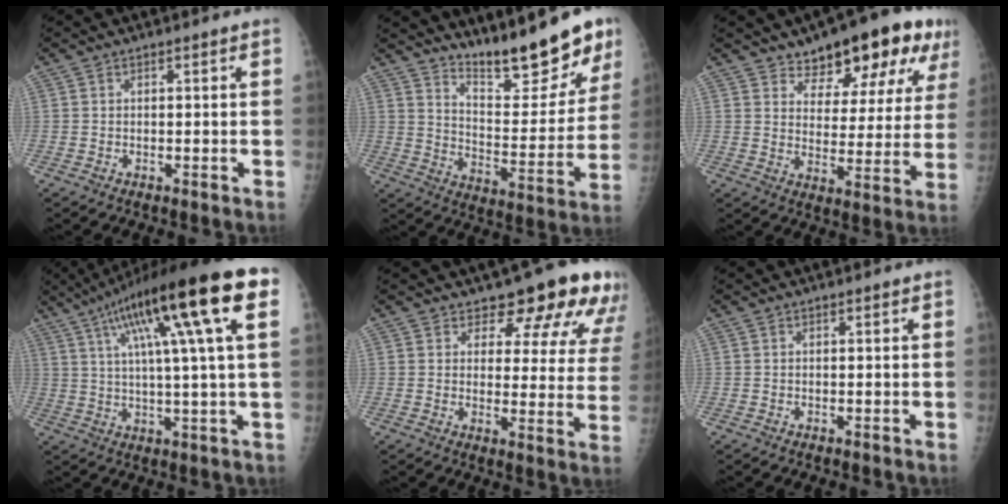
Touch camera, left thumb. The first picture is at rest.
{"total": 16.9, "force": [13.9, 3.4, 9.0], "torque": [-0.096, -0.107, 0.218]}
{"total": 15.6, "force": [10.0, 6.6, 9.9], "torque": [-0.088, -0.041, 0.143]}
{"total": 21.0, "force": [8.7, 2.3, 19.0], "torque": [-0.306, 0.015, 0.130]}
{"total": 13.9, "force": [10.9, 6.2, 5.9], "torque": [-0.013, -0.063, 0.111]}
{"total": 0.0}